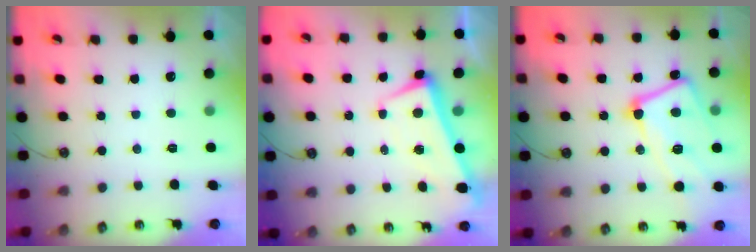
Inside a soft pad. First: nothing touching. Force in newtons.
{"total": 2.0, "press": 1.9, "slide": 0.7}
{"total": 14.4, "press": 14.3, "slide": 1.6}